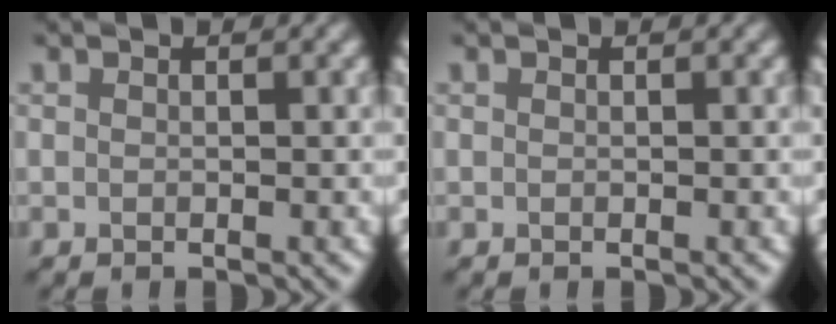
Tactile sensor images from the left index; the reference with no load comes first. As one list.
[{"total": 0.0}]